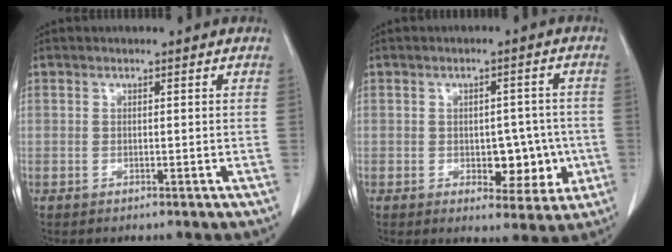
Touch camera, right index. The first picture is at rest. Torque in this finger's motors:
{"motor_torque": [0.08, 0.21, 0.13, 0.02]}